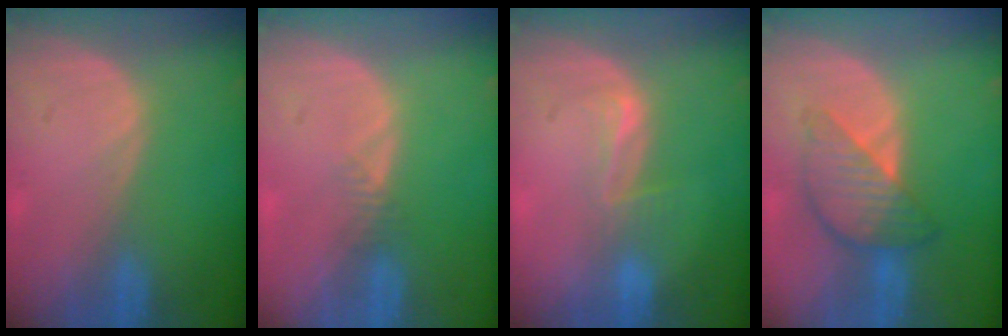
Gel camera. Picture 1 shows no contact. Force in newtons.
{"total": 1.2, "press": 1.0, "slide": 0.6}
{"total": 2.7, "press": 2.3, "slide": 1.5}
{"total": 6.2, "press": 6.2, "slide": 0.4}